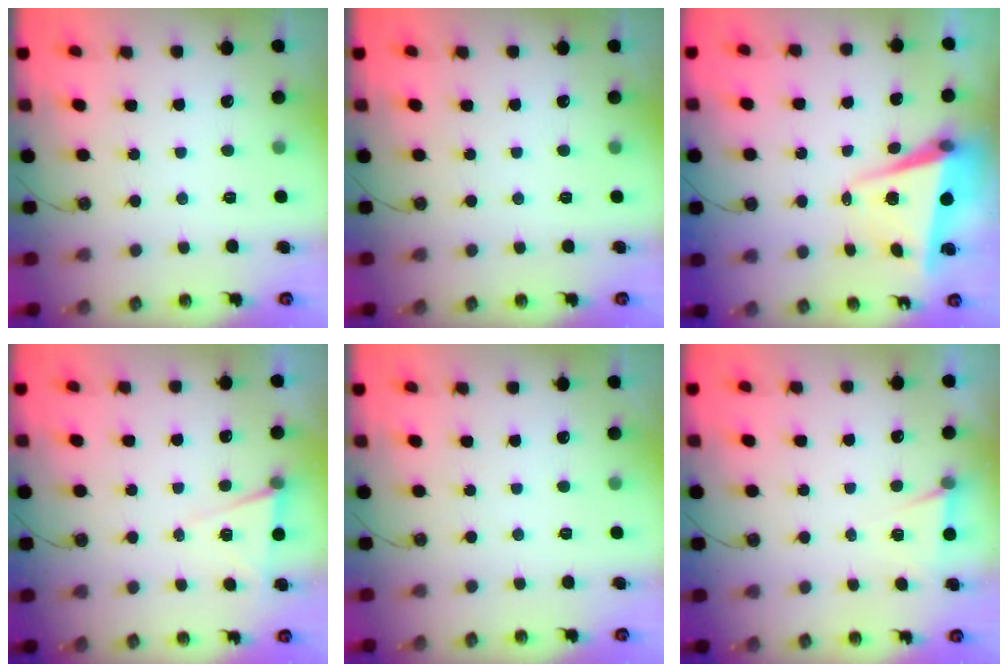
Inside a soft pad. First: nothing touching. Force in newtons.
{"total": 0.0}
{"total": 5.9, "press": 5.8, "slide": 0.8}
{"total": 5.9, "press": 4.0, "slide": 4.4}
{"total": 0.0}
{"total": 4.9, "press": 2.2, "slide": 4.4}